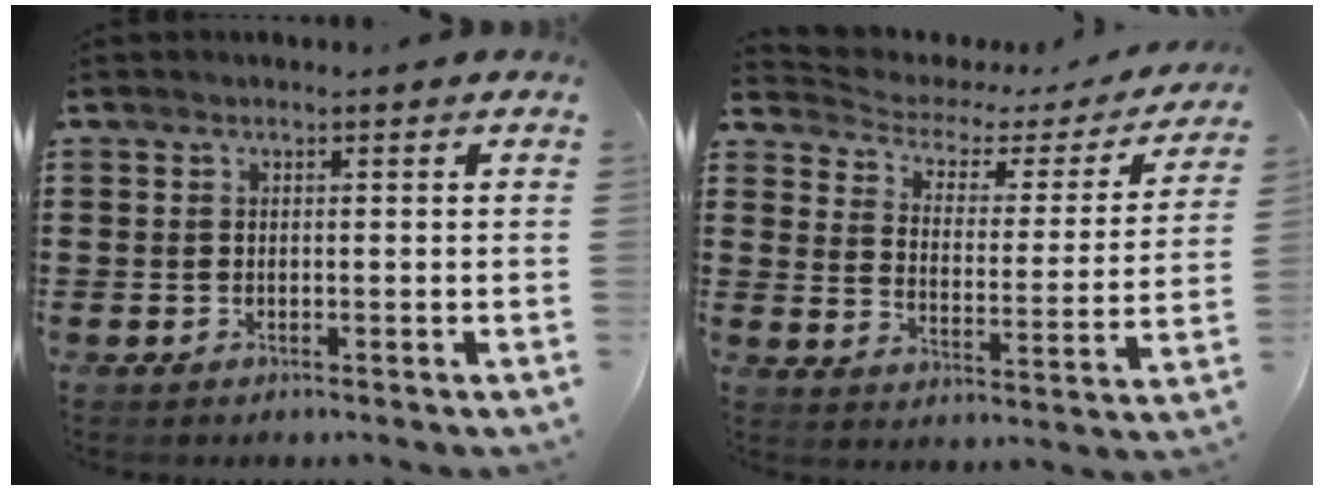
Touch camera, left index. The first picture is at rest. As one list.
[{"total": 2.8, "force": [1.9, 1.9, 1.0], "torque": [-0.038, -0.014, 0.021]}]